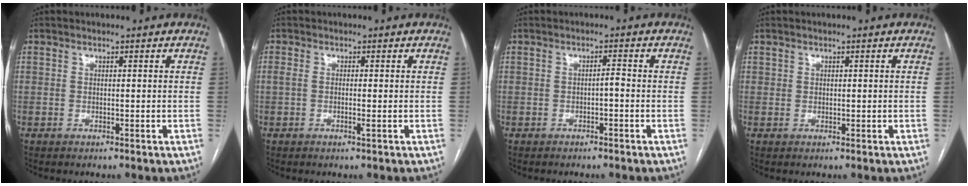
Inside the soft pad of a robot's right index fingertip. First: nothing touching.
{"total": 1.7, "force": [-0.4, 0.3, 1.6], "torque": [-0.034, 0.000, -0.006]}
{"total": 1.3, "force": [-0.5, 0.2, 1.1], "torque": [-0.016, 0.004, -0.009]}
{"total": 0.6, "force": [0.3, 0.6, 0.1], "torque": [0.006, 0.001, 0.002]}